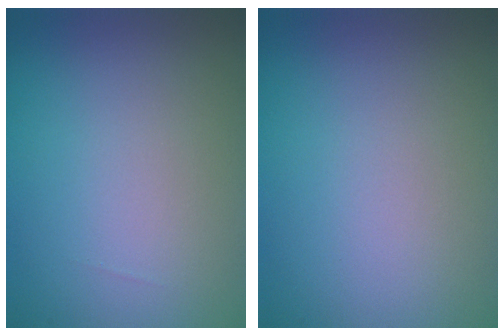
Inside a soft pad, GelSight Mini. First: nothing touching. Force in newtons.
{"total": 0.0}